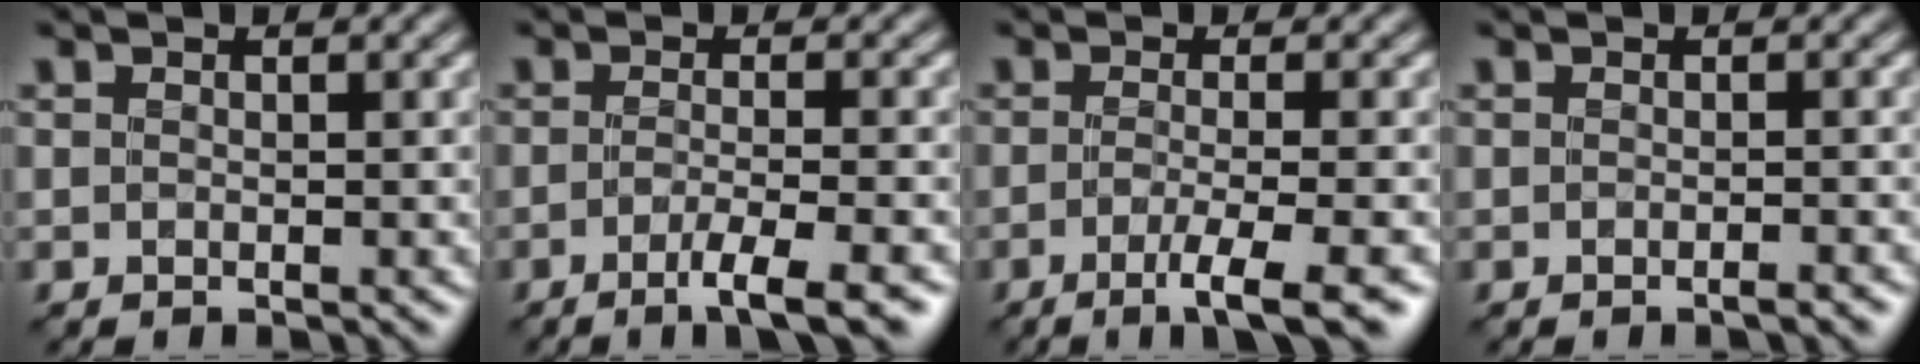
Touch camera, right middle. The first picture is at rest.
{"total": 4.0, "force": [-2.2, 0.6, 3.3], "torque": [-0.051, -0.001, -0.044]}
{"total": 4.2, "force": [-2.0, 0.7, 3.7], "torque": [-0.055, -0.004, -0.042]}
{"total": 1.0, "force": [-0.8, 0.0, 0.6], "torque": [-0.008, -0.002, -0.014]}